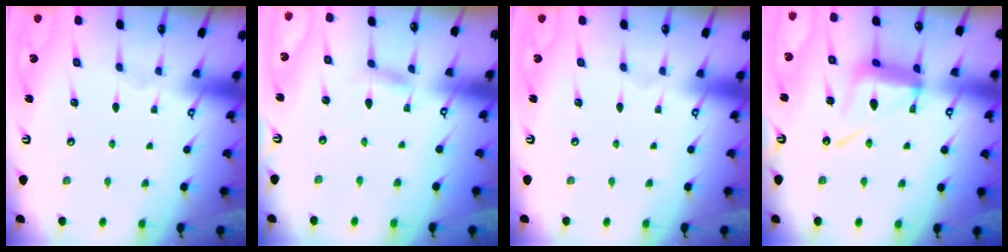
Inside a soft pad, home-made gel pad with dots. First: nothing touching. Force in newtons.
{"total": 2.5, "press": 2.4, "slide": 0.3}
{"total": 0.0}
{"total": 14.7, "press": 14.6, "slide": 1.5}